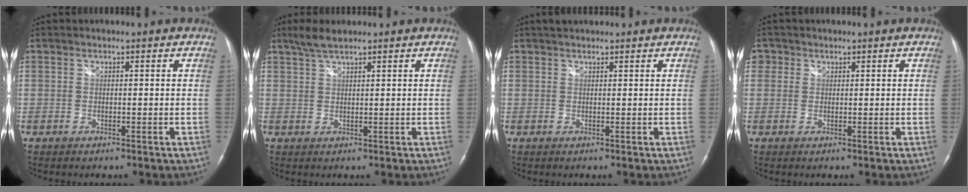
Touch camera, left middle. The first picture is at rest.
{"total": 3.2, "force": [2.6, 0.4, 1.8], "torque": [-0.046, 0.008, 0.055]}
{"total": 2.3, "force": [2.0, 0.7, 0.9], "torque": [-0.016, 0.022, 0.033]}
{"total": 2.0, "force": [0.9, 1.8, 0.3], "torque": [0.005, 0.005, 0.012]}